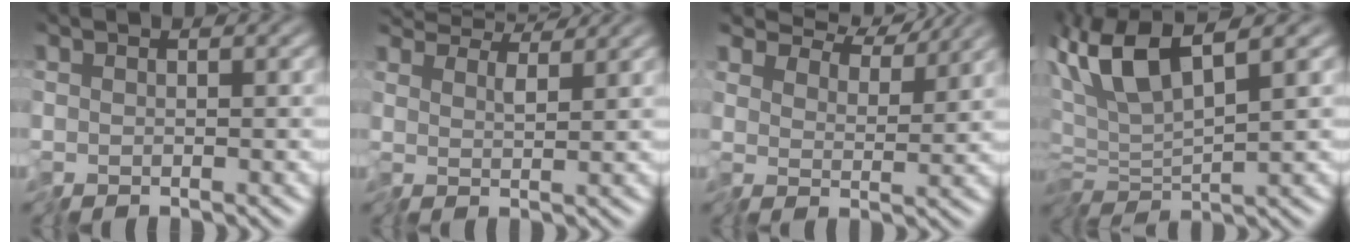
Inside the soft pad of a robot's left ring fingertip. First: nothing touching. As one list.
[{"total": 4.8, "force": [4.6, 0.6, 1.2], "torque": [-0.035, 0.014, 0.061]}, {"total": 6.0, "force": [5.5, 1.6, 1.8], "torque": [-0.037, 0.012, 0.071]}, {"total": 5.7, "force": [1.8, 1.6, 5.1], "torque": [-0.113, 0.012, 0.028]}]